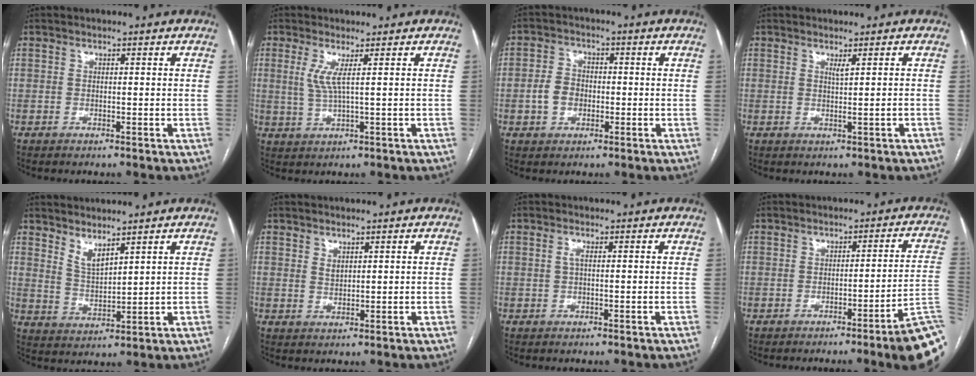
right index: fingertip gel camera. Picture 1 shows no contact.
{"total": 3.4, "force": [1.1, -0.3, 3.2], "torque": [-0.073, -0.001, 0.027]}
{"total": 4.7, "force": [-0.9, 3.6, 2.8], "torque": [-0.060, 0.014, -0.014]}
{"total": 1.4, "force": [0.5, -0.5, 1.2], "torque": [-0.025, -0.004, 0.012]}
{"total": 3.9, "force": [3.2, 0.7, 2.1], "torque": [-0.043, -0.015, 0.073]}
{"total": 1.2, "force": [0.8, 0.6, 0.7], "torque": [-0.010, -0.004, 0.022]}
{"total": 1.0, "force": [0.0, 0.1, 1.0], "torque": [-0.021, 0.000, 0.002]}
{"total": 11.3, "force": [-6.3, -0.8, 9.3], "torque": [-0.048, 0.022, -0.081]}